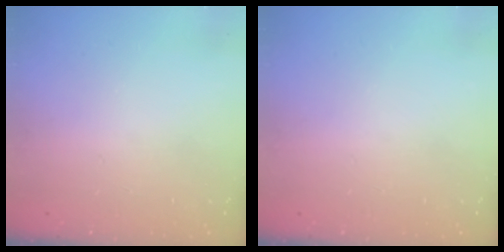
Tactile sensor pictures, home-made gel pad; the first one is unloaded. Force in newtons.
{"total": 0.0}